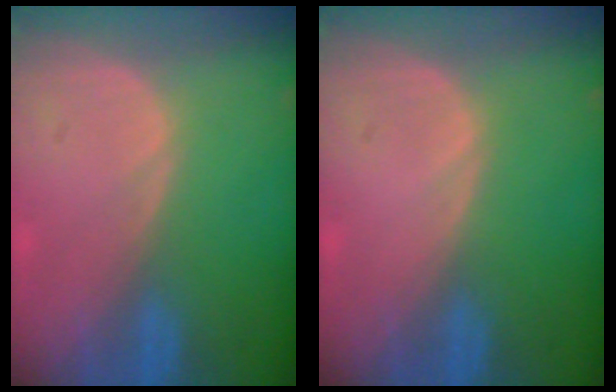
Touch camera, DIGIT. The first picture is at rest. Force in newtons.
{"total": 0.0}